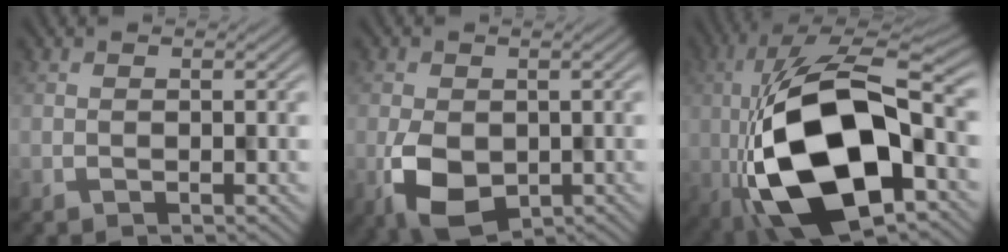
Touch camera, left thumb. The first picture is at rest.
{"total": 6.9, "force": [-2.0, 4.6, 4.8], "torque": [-0.094, -0.022, -0.033]}
{"total": 19.0, "force": [-3.4, 9.2, 16.3], "torque": [-0.322, -0.004, -0.064]}